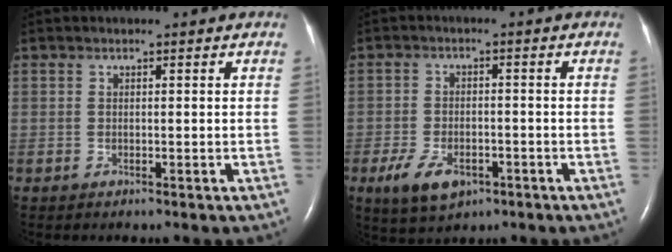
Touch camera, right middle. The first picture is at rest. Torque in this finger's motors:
{"motor_torque": [0.78, -0.56, 0.14, 0.04]}